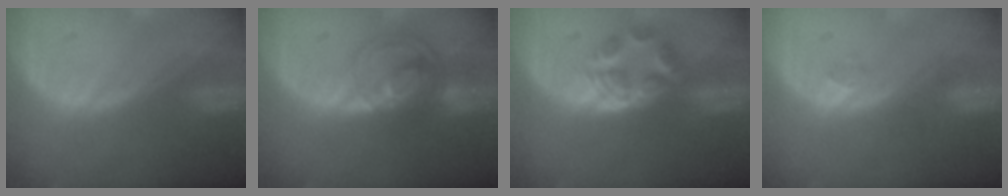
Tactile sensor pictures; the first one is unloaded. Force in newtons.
{"total": 7.5, "press": 6.1, "slide": 4.3}
{"total": 6.1, "press": 5.0, "slide": 3.4}
{"total": 2.3, "press": 2.0, "slide": 1.1}